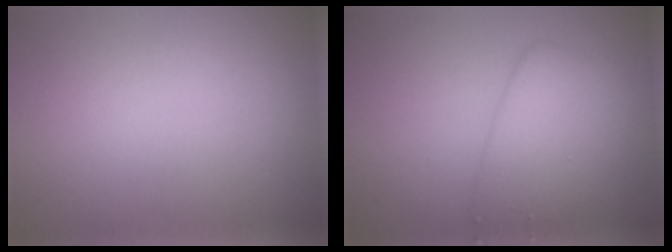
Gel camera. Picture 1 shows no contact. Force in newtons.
{"total": 4.4, "press": 4.3, "slide": 0.2}